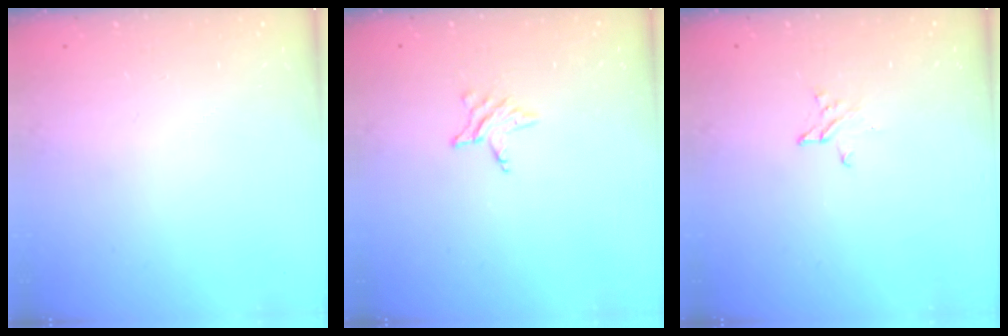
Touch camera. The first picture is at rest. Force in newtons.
{"total": 3.2, "press": 3.2, "slide": 0.4}
{"total": 2.2, "press": 2.2, "slide": 0.2}